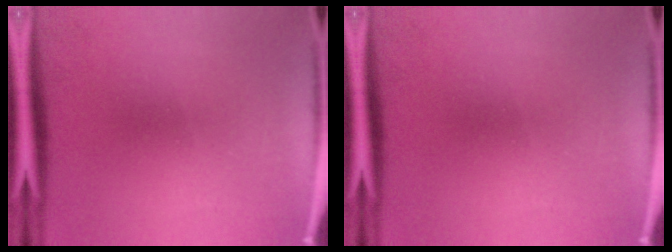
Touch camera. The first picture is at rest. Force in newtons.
{"total": 0.0}